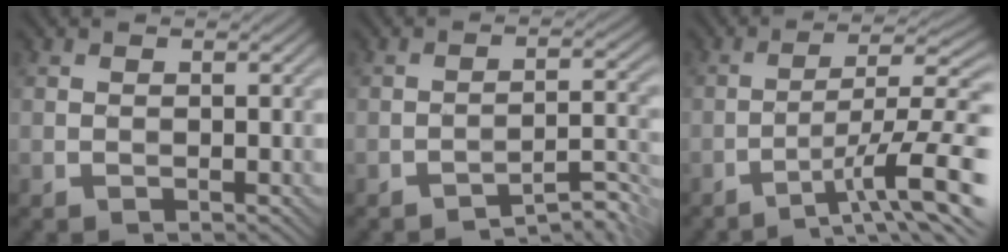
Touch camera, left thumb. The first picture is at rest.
{"total": 4.6, "force": [-3.9, 0.4, 2.4], "torque": [-0.032, 0.017, -0.060]}
{"total": 12.1, "force": [-5.7, 2.3, 10.4], "torque": [-0.162, 0.016, -0.091]}